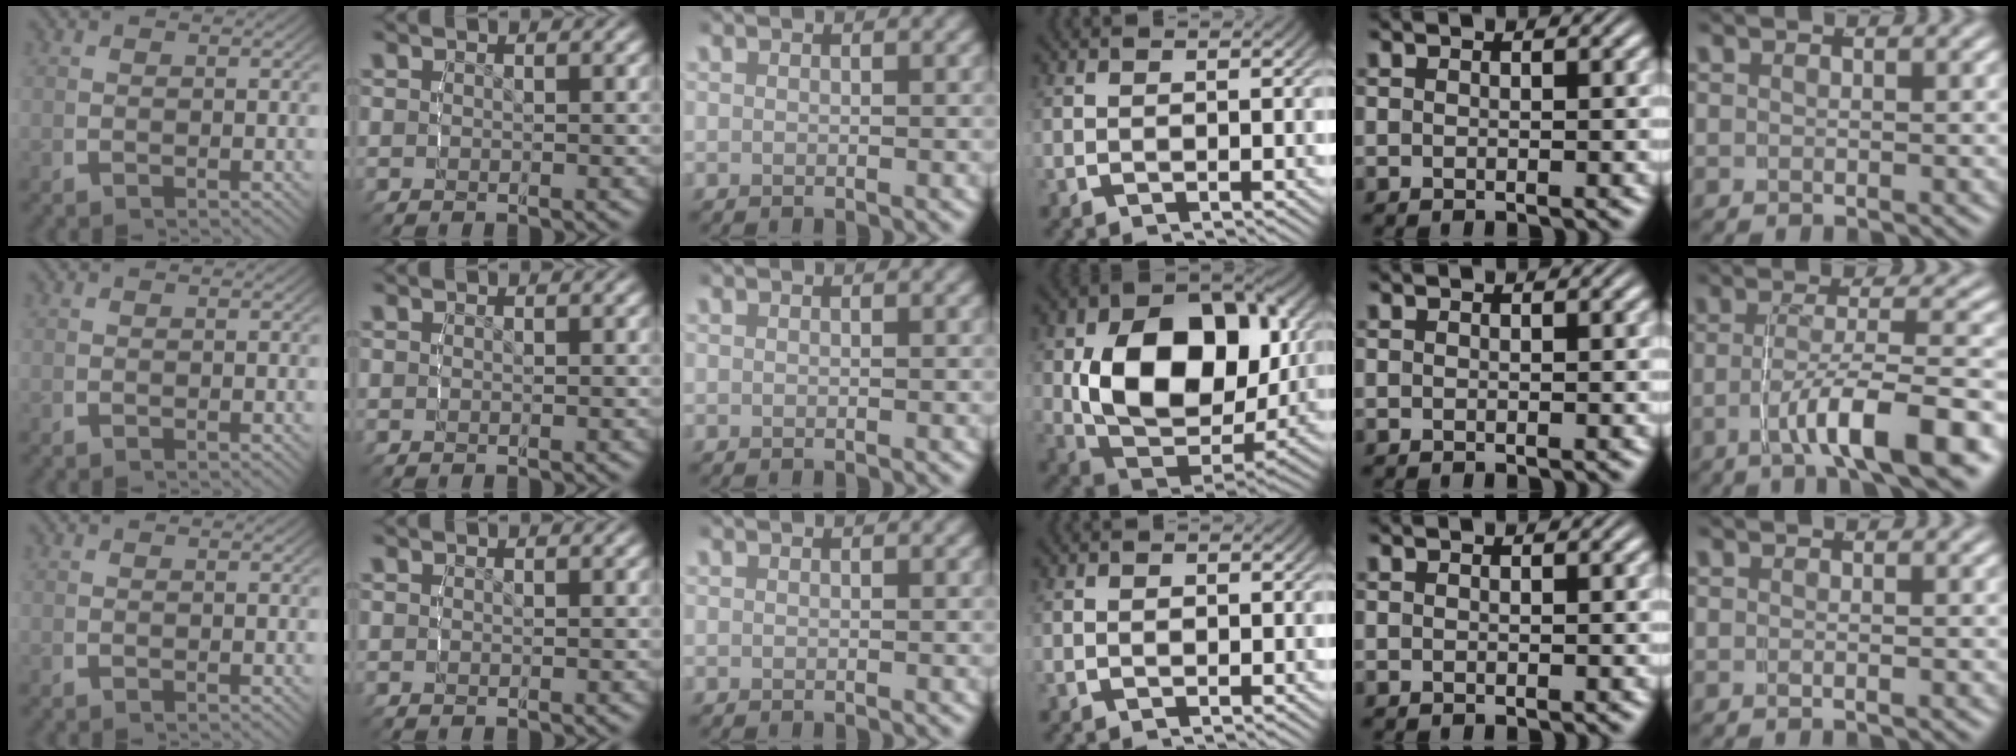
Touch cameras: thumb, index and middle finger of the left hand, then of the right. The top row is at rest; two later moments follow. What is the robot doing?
{"motion": "lift_and_place", "object": "lipstick"}